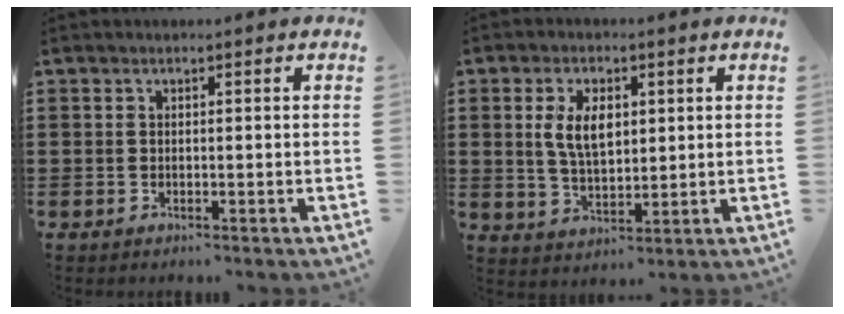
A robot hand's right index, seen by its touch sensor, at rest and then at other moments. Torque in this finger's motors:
{"motor_torque": [1.28, -0.12, 0.73, 0.15]}